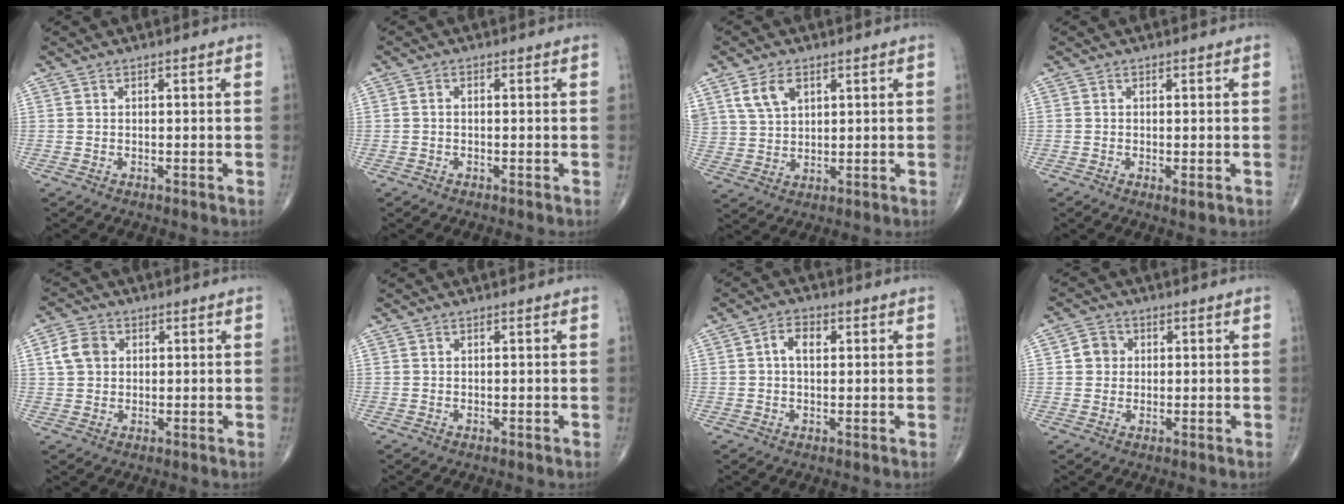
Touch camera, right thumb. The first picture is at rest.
{"total": 0.8, "force": [-0.2, 0.5, 0.6], "torque": [-0.008, 0.001, -0.007]}
{"total": 6.6, "force": [3.3, 4.2, 3.9], "torque": [-0.065, -0.011, 0.070]}
{"total": 1.4, "force": [-0.4, 0.3, 1.3], "torque": [-0.026, -0.007, -0.008]}
{"total": 5.2, "force": [1.1, 4.2, 2.9], "torque": [-0.048, 0.005, 0.018]}
{"total": 0.0}
{"total": 4.1, "force": [0.8, 2.6, 3.1], "torque": [-0.051, 0.010, 0.011]}
{"total": 3.7, "force": [0.6, 3.5, 1.3], "torque": [-0.003, 0.003, 0.004]}